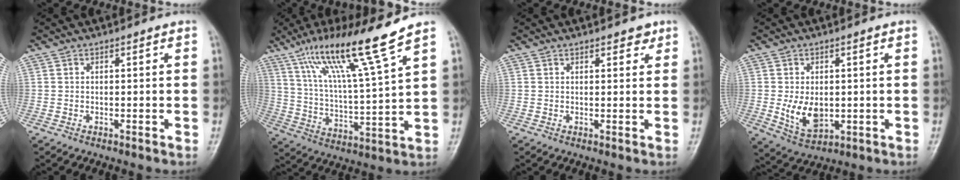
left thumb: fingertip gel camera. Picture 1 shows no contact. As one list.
[{"total": 15.5, "force": [10.9, -0.3, 11.1], "torque": [-0.191, -0.055, 0.195]}, {"total": 2.1, "force": [1.5, 1.1, 1.0], "torque": [0.002, -0.006, 0.015]}, {"total": 7.2, "force": [-0.4, 4.7, 5.4], "torque": [-0.082, -0.014, 0.007]}]